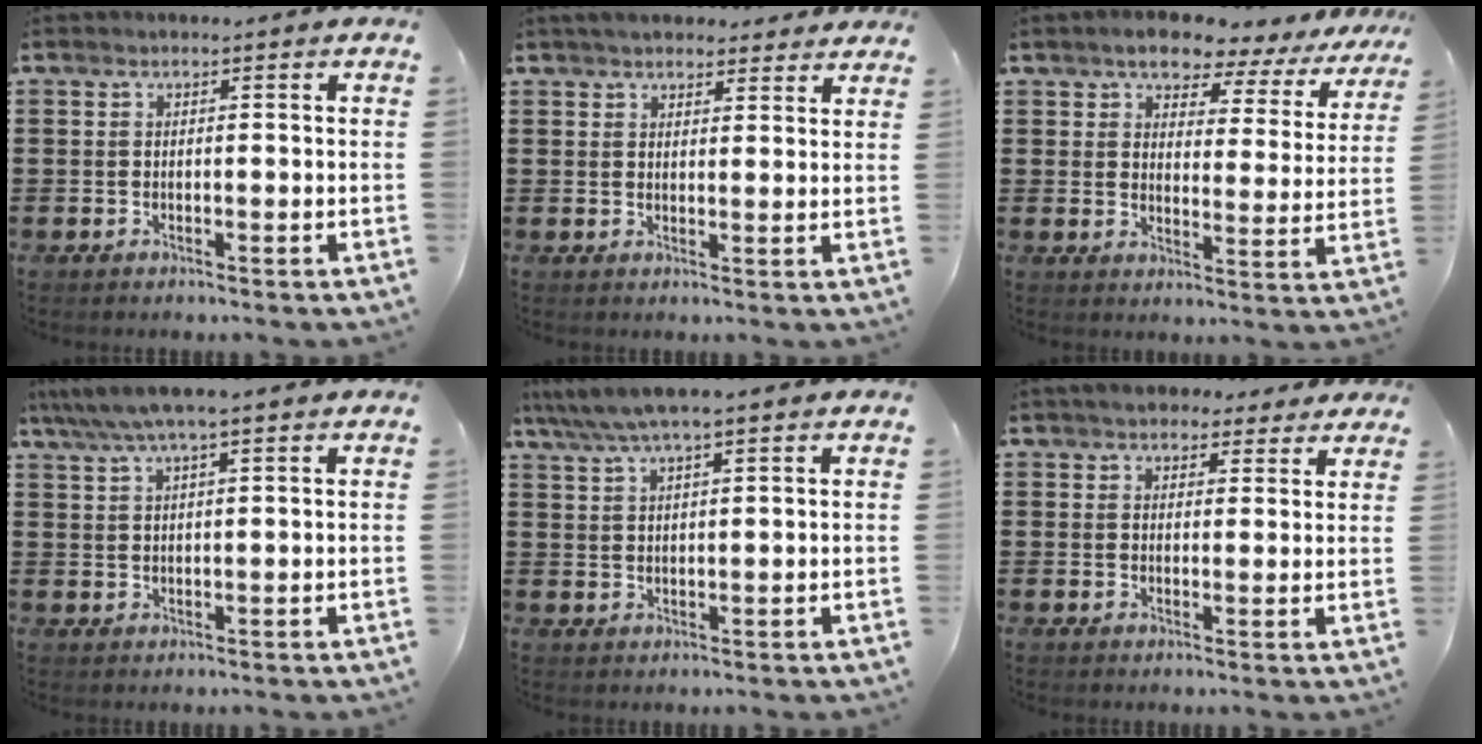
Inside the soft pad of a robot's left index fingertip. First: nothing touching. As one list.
[{"total": 3.7, "force": [3.5, 0.8, 0.8], "torque": [-0.024, -0.005, 0.066]}, {"total": 5.4, "force": [4.9, 1.5, 1.6], "torque": [-0.045, -0.030, 0.078]}, {"total": 4.6, "force": [3.4, 0.4, 3.1], "torque": [-0.068, -0.003, 0.060]}, {"total": 4.5, "force": [3.5, 0.3, 2.8], "torque": [-0.062, -0.005, 0.062]}, {"total": 4.0, "force": [3.5, 1.5, 0.9], "torque": [-0.030, -0.001, 0.067]}]